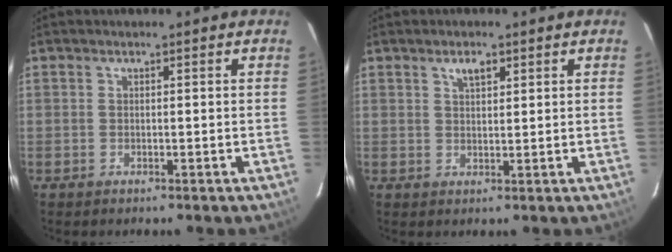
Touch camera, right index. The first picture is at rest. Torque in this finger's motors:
{"motor_torque": [0.01, 0.00, 0.05, 0.03]}